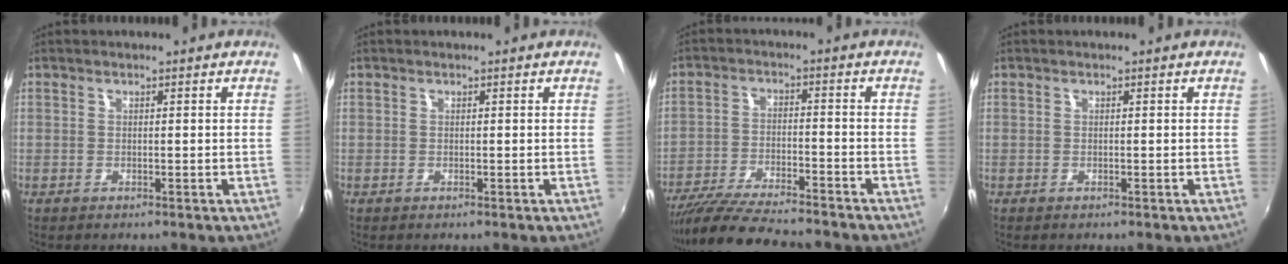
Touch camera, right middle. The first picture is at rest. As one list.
[{"total": 0.0}, {"total": 15.4, "force": [-13.6, 2.2, 6.9], "torque": [-0.145, -0.028, -0.226]}, {"total": 0.0}]